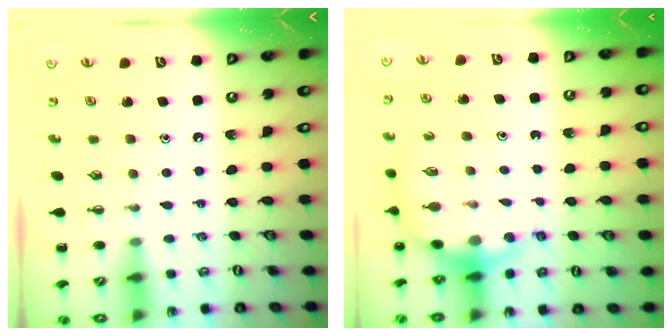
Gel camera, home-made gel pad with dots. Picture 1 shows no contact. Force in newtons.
{"total": 6.7, "press": 6.5, "slide": 1.9}